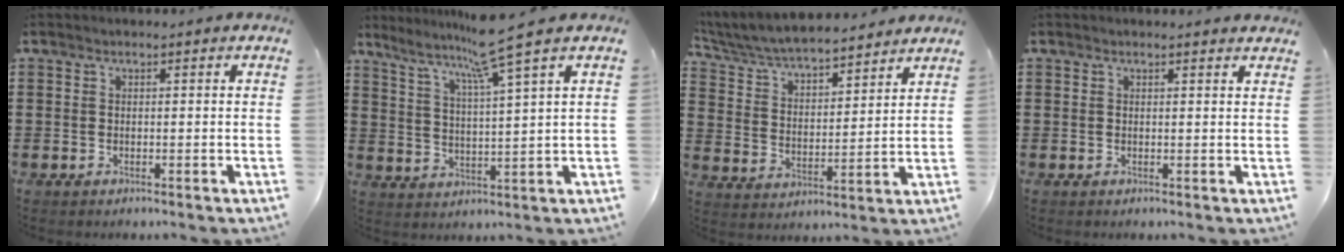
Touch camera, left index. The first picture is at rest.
{"total": 7.8, "force": [6.2, -1.3, 4.6], "torque": [-0.109, -0.033, 0.102]}
{"total": 5.8, "force": [5.5, 0.5, 1.6], "torque": [-0.058, -0.036, 0.092]}
{"total": 0.8, "force": [0.8, 0.0, 0.3], "torque": [-0.007, -0.001, 0.015]}